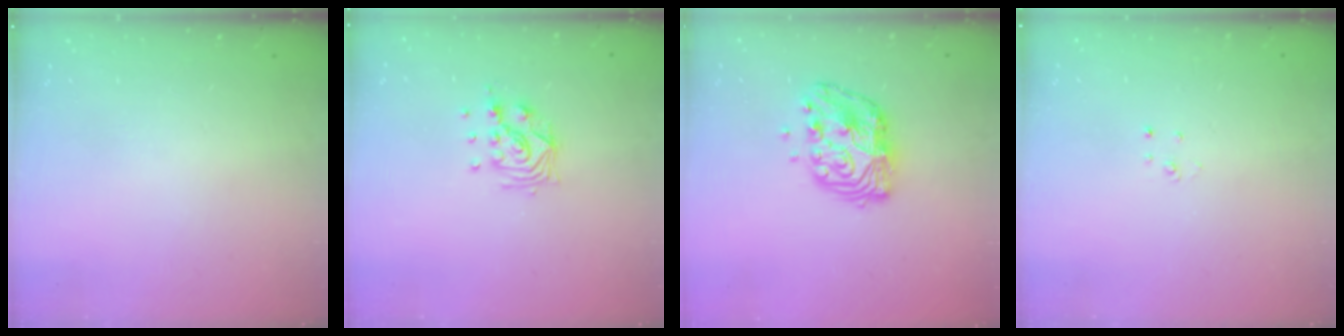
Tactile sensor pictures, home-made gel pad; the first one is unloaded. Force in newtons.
{"total": 10.0, "press": 9.9, "slide": 1.2}
{"total": 11.9, "press": 11.9, "slide": 0.8}
{"total": 2.0, "press": 2.0, "slide": 0.2}